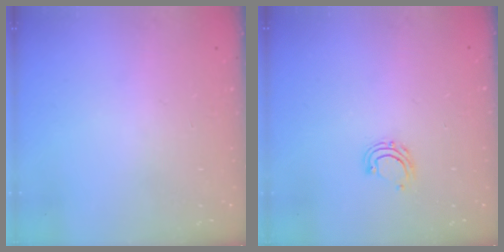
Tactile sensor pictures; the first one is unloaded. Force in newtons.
{"total": 6.0, "press": 5.8, "slide": 1.3}